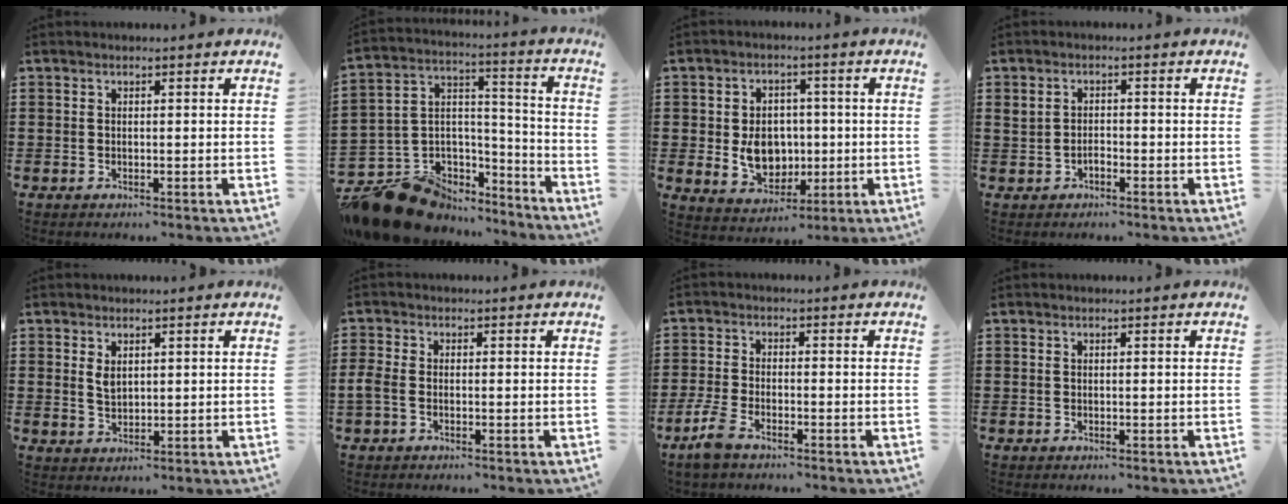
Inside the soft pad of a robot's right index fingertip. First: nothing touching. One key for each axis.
{"total": 14.6, "fx": -11.3, "fy": 8.0, "fz": 4.8, "tx": -0.111, "ty": 0.041, "tz": -0.193}
{"total": 7.3, "fx": -0.2, "fy": 5.9, "fz": 4.3, "tx": -0.075, "ty": 0.005, "tz": -0.005}
{"total": 1.6, "fx": -0.5, "fy": 1.0, "fz": 1.1, "tx": -0.024, "ty": 0.001, "tz": -0.010}
{"total": 2.0, "fx": 1.1, "fy": 1.1, "fz": 1.3, "tx": -0.030, "ty": 0.001, "tz": 0.021}
{"total": 1.7, "fx": -0.8, "fy": 0.8, "fz": 1.3, "tx": -0.040, "ty": -0.005, "tz": -0.020}
{"total": 3.9, "fx": -2.8, "fy": 1.0, "fz": 2.5, "tx": -0.070, "ty": -0.005, "tz": -0.058}
{"total": 0.0}